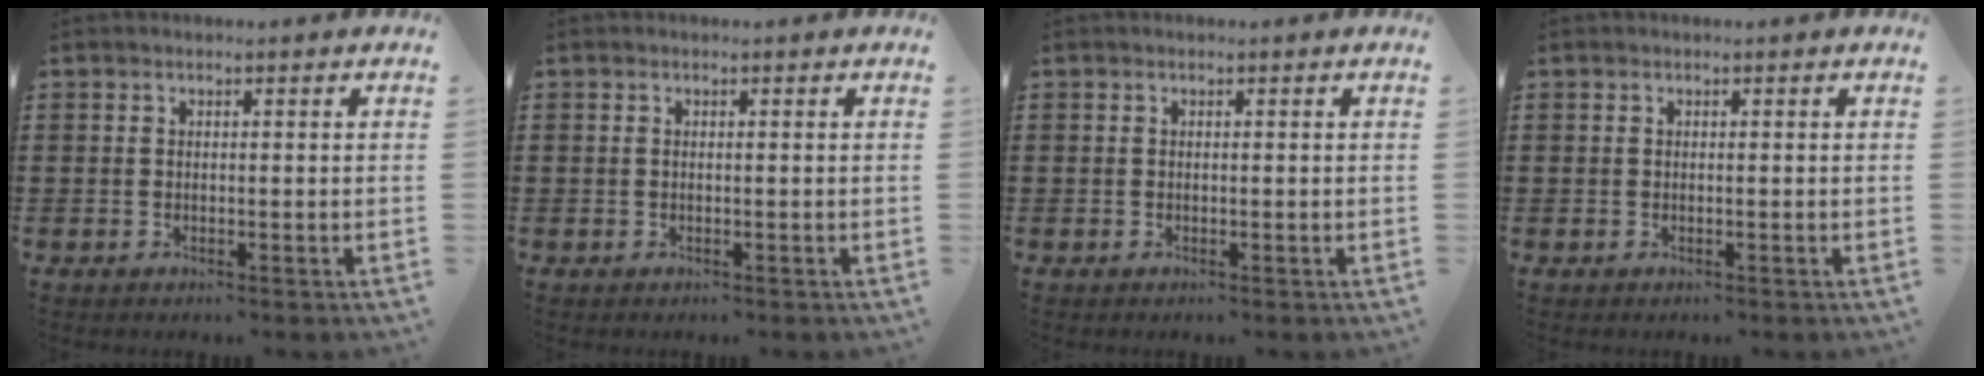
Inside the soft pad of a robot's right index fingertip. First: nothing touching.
{"total": 0.0}
{"total": 0.0}
{"total": 0.0}